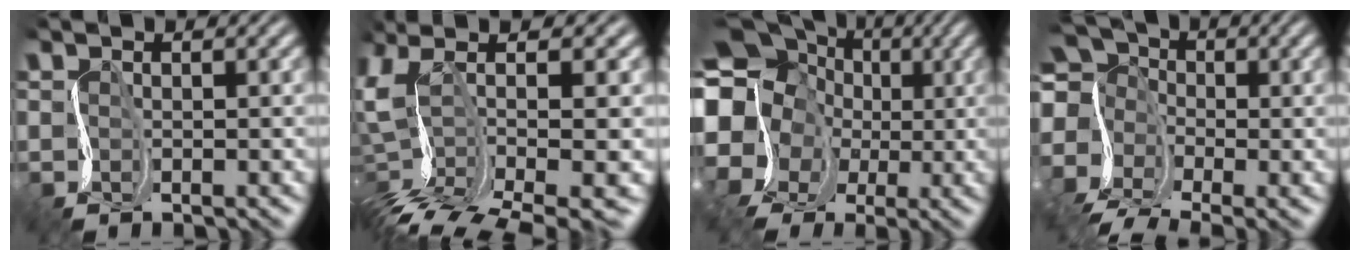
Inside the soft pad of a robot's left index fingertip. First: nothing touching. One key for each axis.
{"total": 8.4, "fx": -0.2, "fy": 3.4, "fz": 7.6, "tx": -0.169, "ty": -0.006, "tz": 0.007}
{"total": 17.1, "fx": 2.4, "fy": 15.8, "fz": 6.0, "tx": -0.166, "ty": 0.016, "tz": -0.004}
{"total": 9.8, "fx": -3.3, "fy": 6.7, "fz": 6.4, "tx": -0.132, "ty": -0.011, "tz": -0.042}